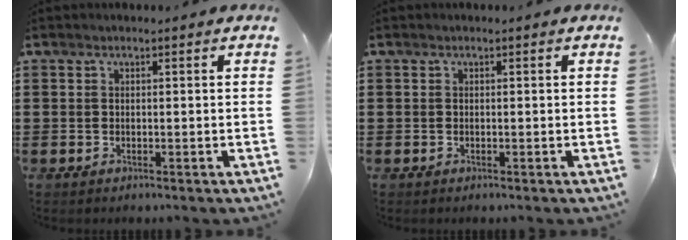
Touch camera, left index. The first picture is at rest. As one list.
[{"total": 0.0}]